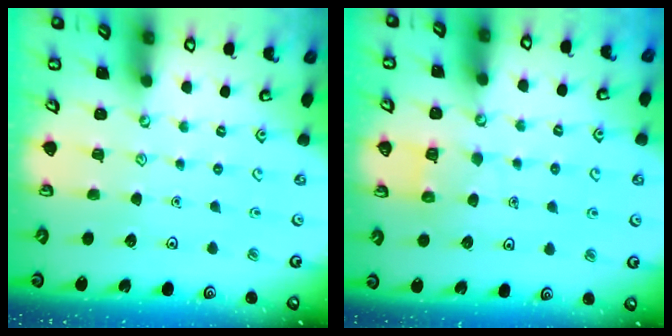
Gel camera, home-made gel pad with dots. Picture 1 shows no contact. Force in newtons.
{"total": 5.2, "press": 5.2, "slide": 0.5}